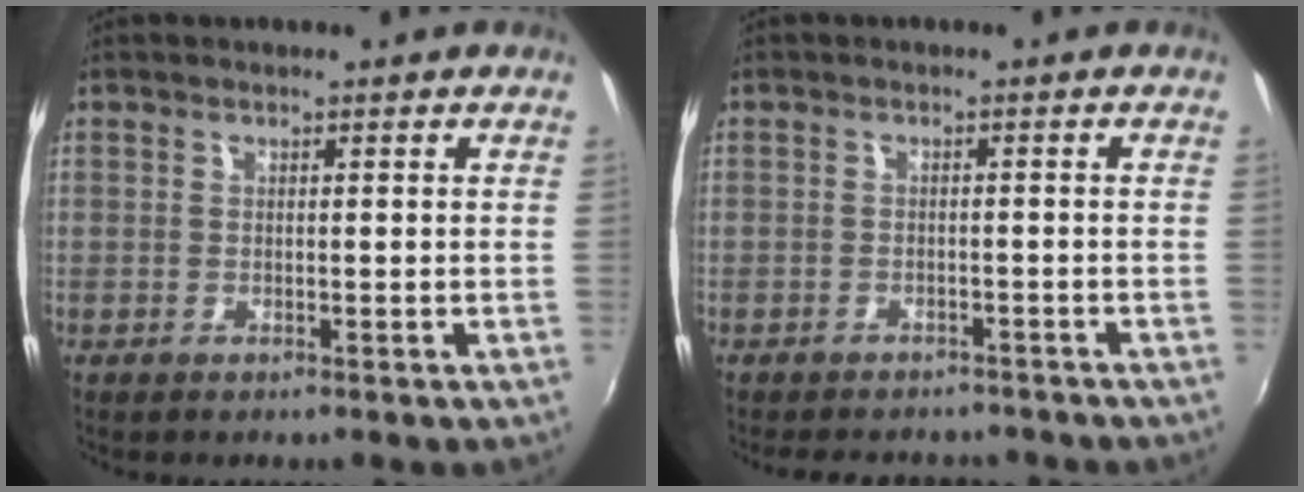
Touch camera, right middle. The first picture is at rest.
{"total": 8.1, "force": [-7.0, 3.0, 2.7], "torque": [-0.064, -0.006, -0.096]}